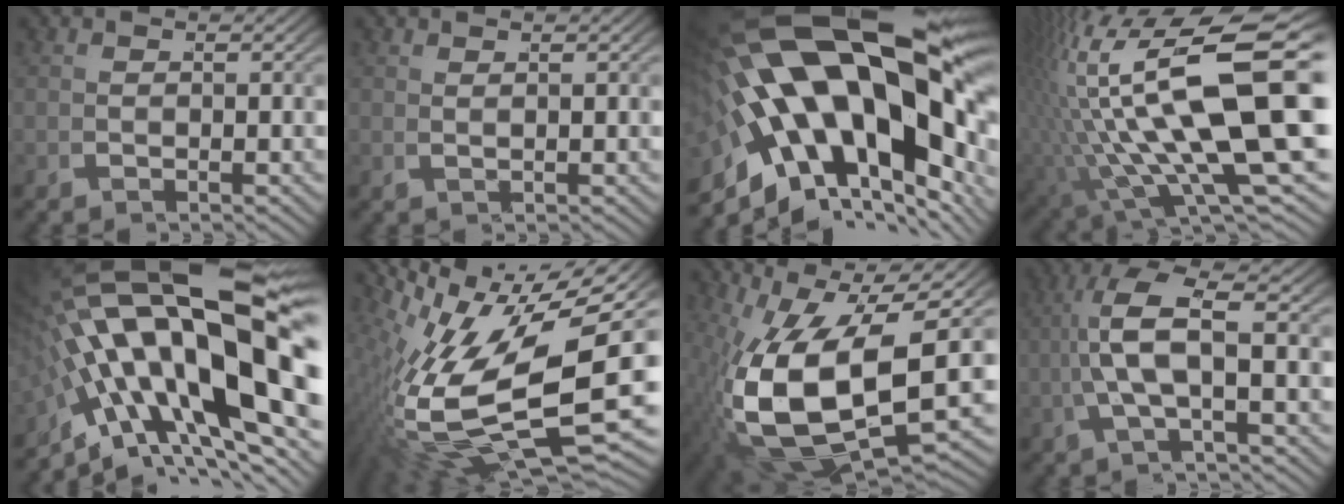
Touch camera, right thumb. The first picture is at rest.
{"total": 1.5, "force": [0.9, -1.1, -0.3], "torque": [0.015, 0.013, 0.010]}
{"total": 22.0, "force": [-0.2, 12.3, 18.3], "torque": [-0.348, -0.041, 0.008]}
{"total": 19.9, "force": [1.1, 10.1, 17.1], "torque": [-0.325, -0.042, 0.032]}
{"total": 18.7, "force": [0.4, 9.6, 16.0], "torque": [-0.293, -0.027, 0.007]}
{"total": 17.2, "force": [-2.1, 8.3, 14.9], "torque": [-0.287, -0.045, -0.004]}
{"total": 18.6, "force": [-1.9, 11.3, 14.7], "torque": [-0.313, -0.062, -0.005]}
{"total": 6.9, "force": [0.4, 1.7, 6.7], "torque": [-0.142, 0.011, -0.007]}